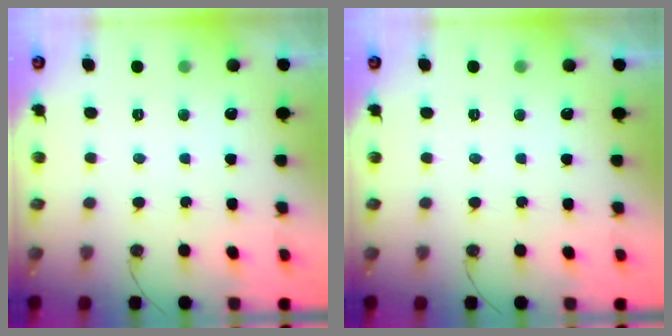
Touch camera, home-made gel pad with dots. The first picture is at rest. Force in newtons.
{"total": 0.0}